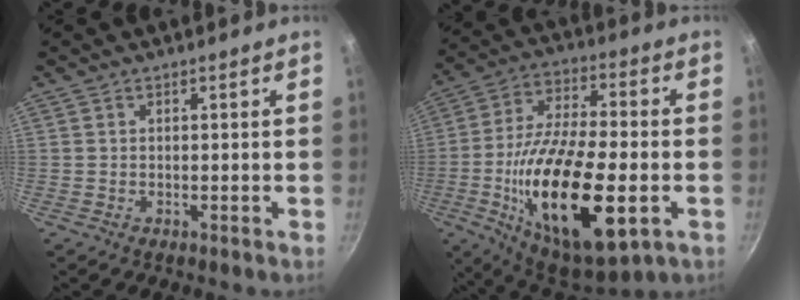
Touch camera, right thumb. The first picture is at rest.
{"total": 27.1, "force": [-6.8, 11.1, 23.8], "torque": [-0.417, 0.014, -0.109]}